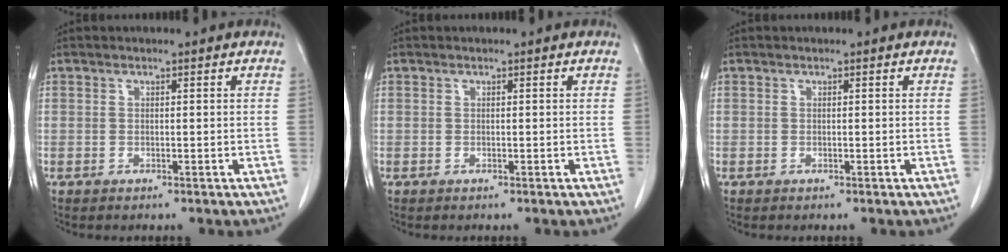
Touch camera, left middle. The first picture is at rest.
{"total": 0.0}
{"total": 0.0}